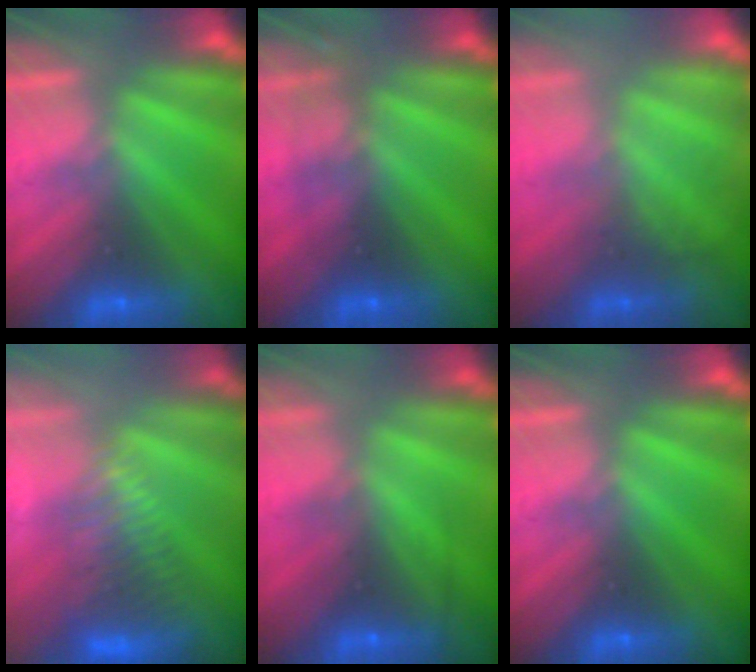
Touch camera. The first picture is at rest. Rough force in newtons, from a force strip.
{"total": 2.7}
{"total": 2.5}
{"total": 5.1}
{"total": 2.2}
{"total": 0.0}